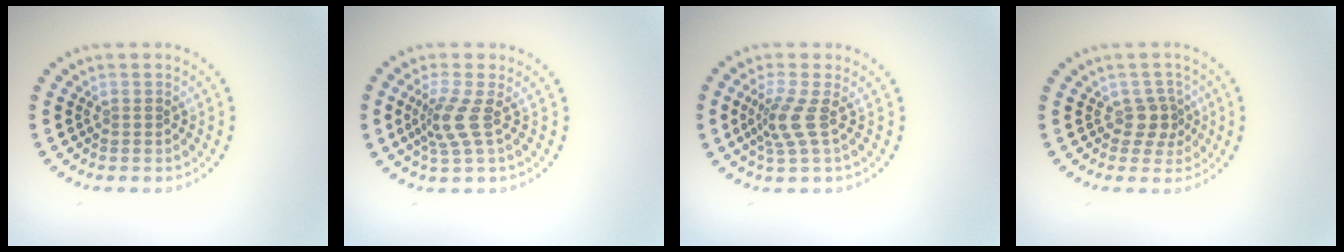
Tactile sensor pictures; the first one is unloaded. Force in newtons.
{"total": 2.7, "press": 1.9, "slide": 1.9}
{"total": 2.7, "press": 1.9, "slide": 1.9}
{"total": 2.1, "press": 1.6, "slide": 1.3}